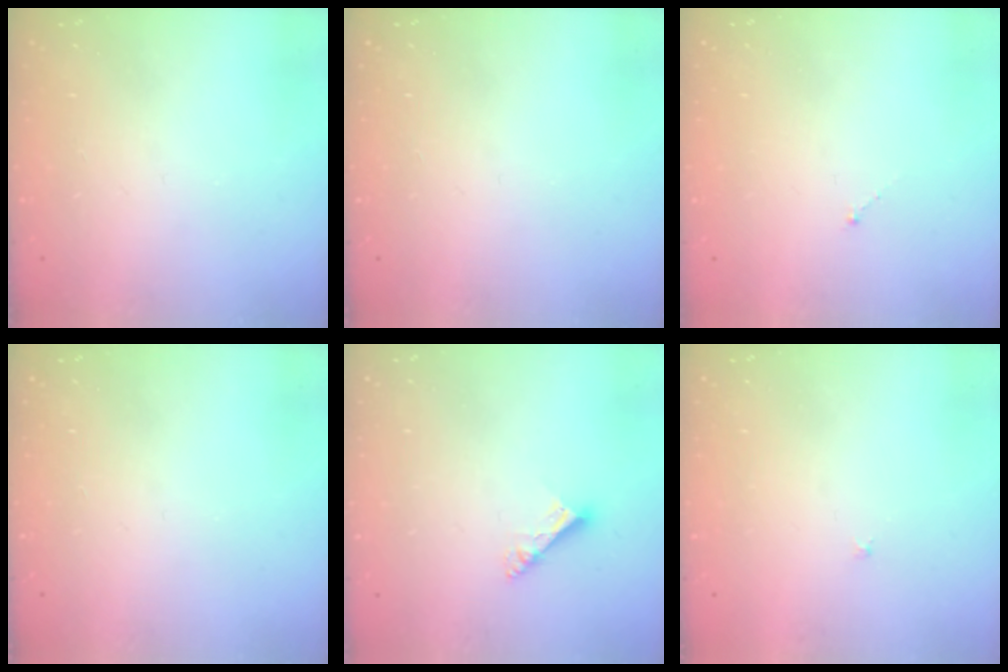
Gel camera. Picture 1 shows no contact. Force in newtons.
{"total": 0.0}
{"total": 0.0}
{"total": 0.0}
{"total": 5.1, "press": 5.1, "slide": 0.1}
{"total": 0.9, "press": 0.9, "slide": 0.2}